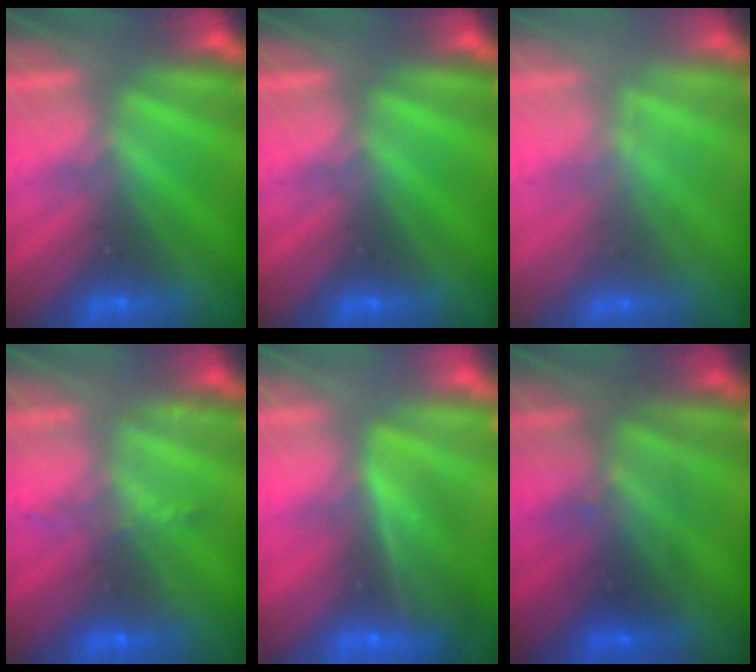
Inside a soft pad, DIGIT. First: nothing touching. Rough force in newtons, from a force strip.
{"total": 0.0}
{"total": 2.5}
{"total": 2.3}
{"total": 9.9}
{"total": 2.3}